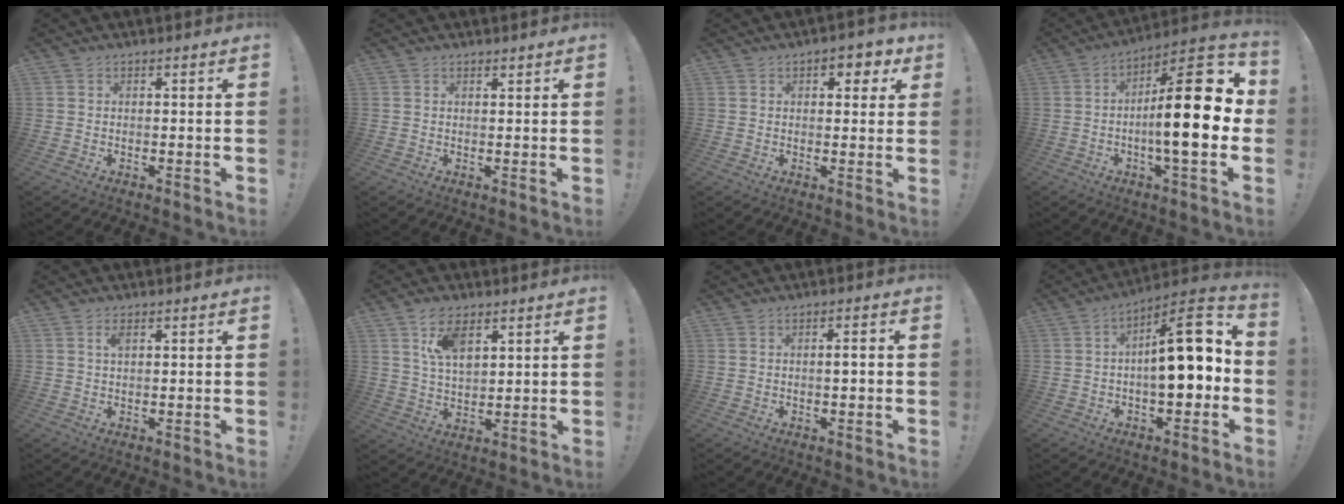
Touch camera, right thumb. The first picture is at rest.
{"total": 0.8, "force": [0.8, 0.3, 0.0], "torque": [0.014, -0.007, 0.012]}
{"total": 5.1, "force": [2.2, 3.1, 3.4], "torque": [-0.024, -0.010, 0.031]}
{"total": 22.1, "force": [-0.1, 5.9, 21.3], "torque": [-0.335, -0.007, -0.011]}
{"total": 1.9, "force": [0.7, 0.8, 1.6], "torque": [-0.023, -0.002, 0.009]}
{"total": 9.6, "force": [5.4, 5.0, 6.1], "torque": [-0.105, -0.016, 0.100]}
{"total": 2.1, "force": [-0.2, 0.2, 2.1], "torque": [-0.030, 0.000, -0.008]}
{"total": 17.4, "force": [0.5, 6.8, 16.0], "torque": [-0.206, 0.000, 0.006]}